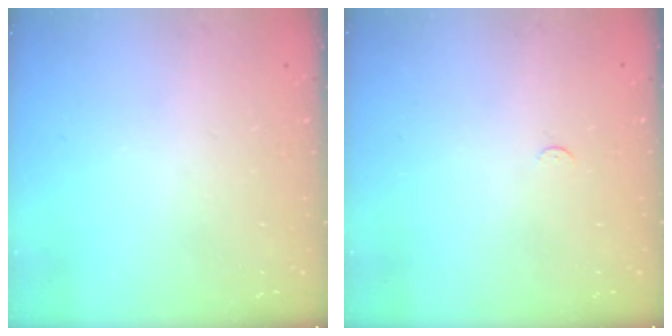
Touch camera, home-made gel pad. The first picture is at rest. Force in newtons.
{"total": 2.3, "press": 2.3, "slide": 0.3}